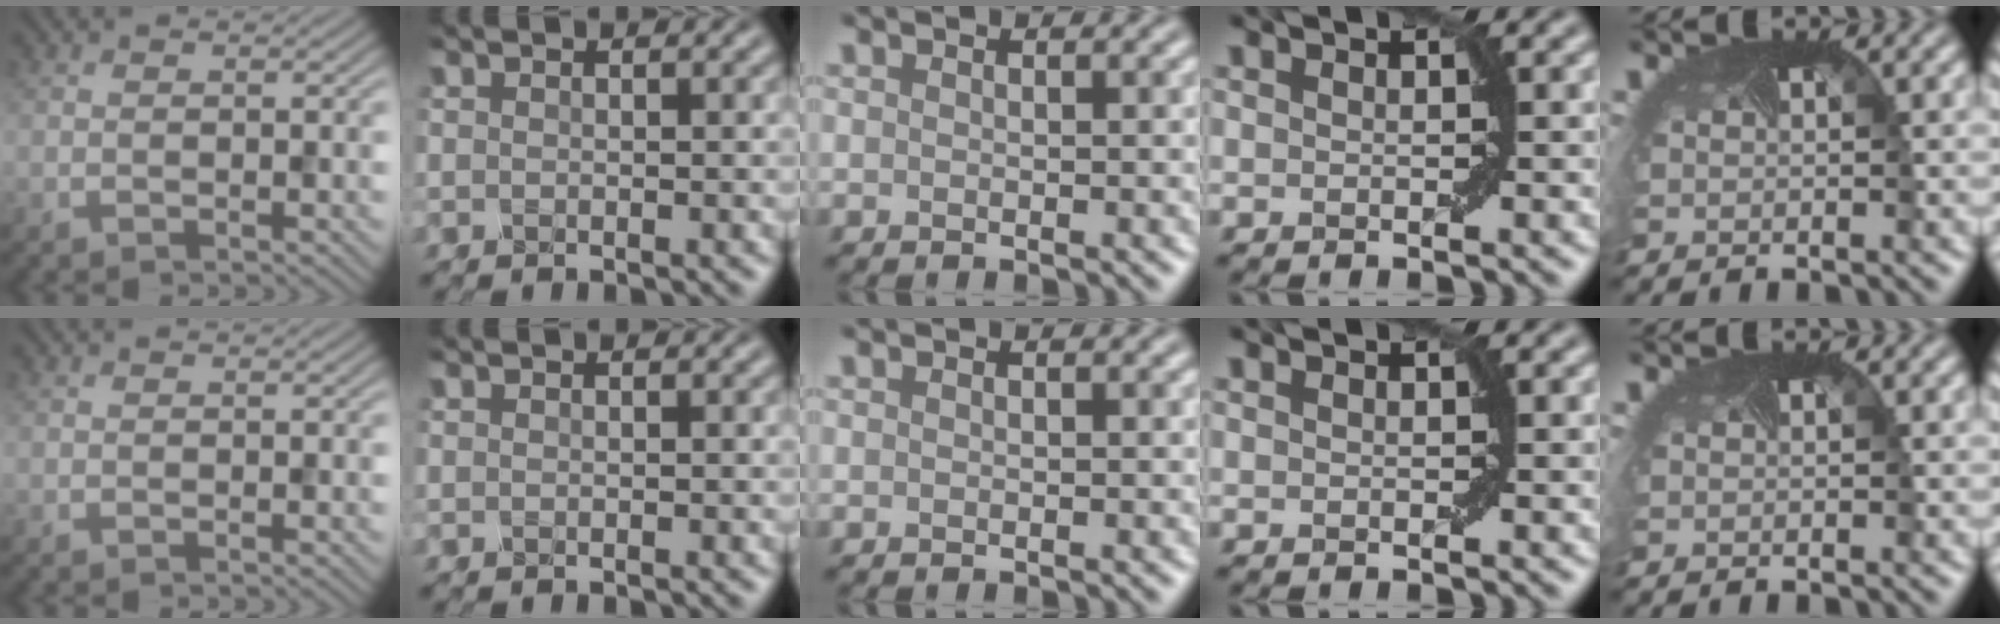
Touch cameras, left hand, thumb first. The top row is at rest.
{}